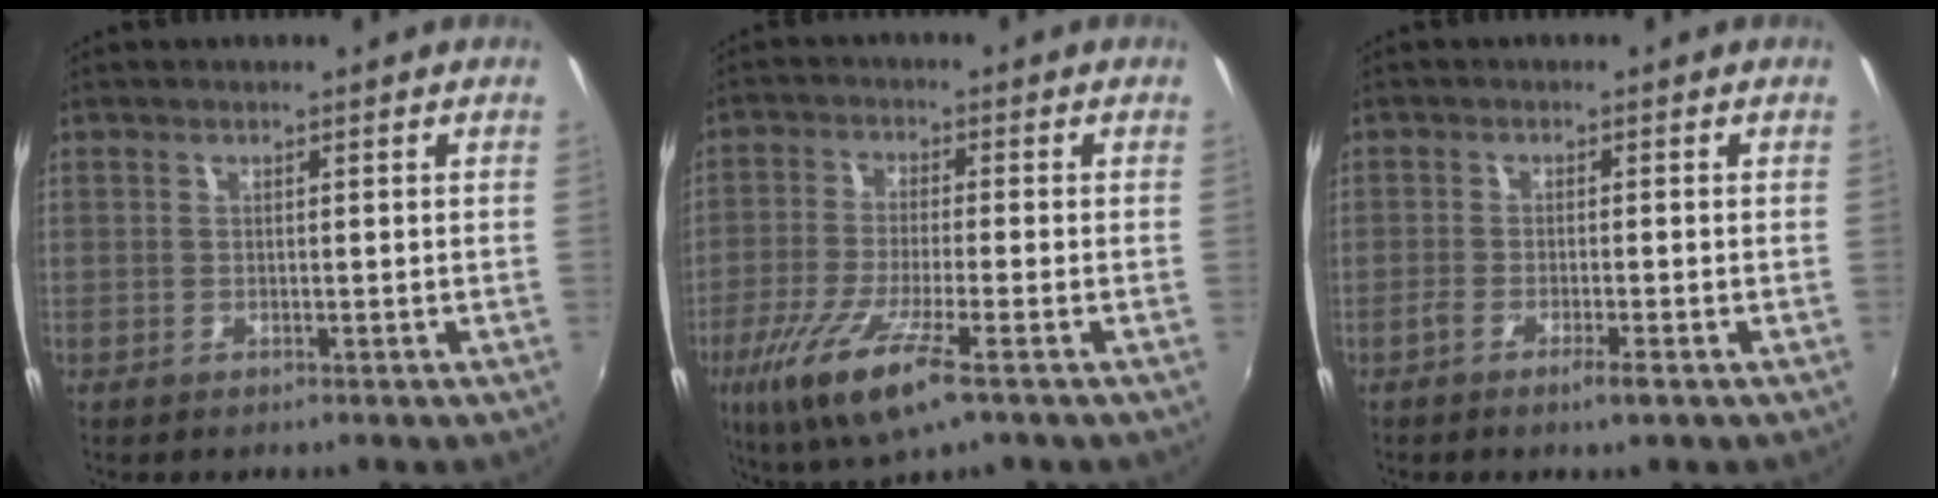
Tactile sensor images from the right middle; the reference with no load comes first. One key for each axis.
{"total": 12.5, "fx": -6.6, "fy": 2.1, "fz": 10.4, "tx": -0.218, "ty": -0.042, "tz": -0.124}
{"total": 2.7, "fx": -1.8, "fy": 0.0, "fz": 2.1, "tx": -0.049, "ty": -0.005, "tz": -0.038}